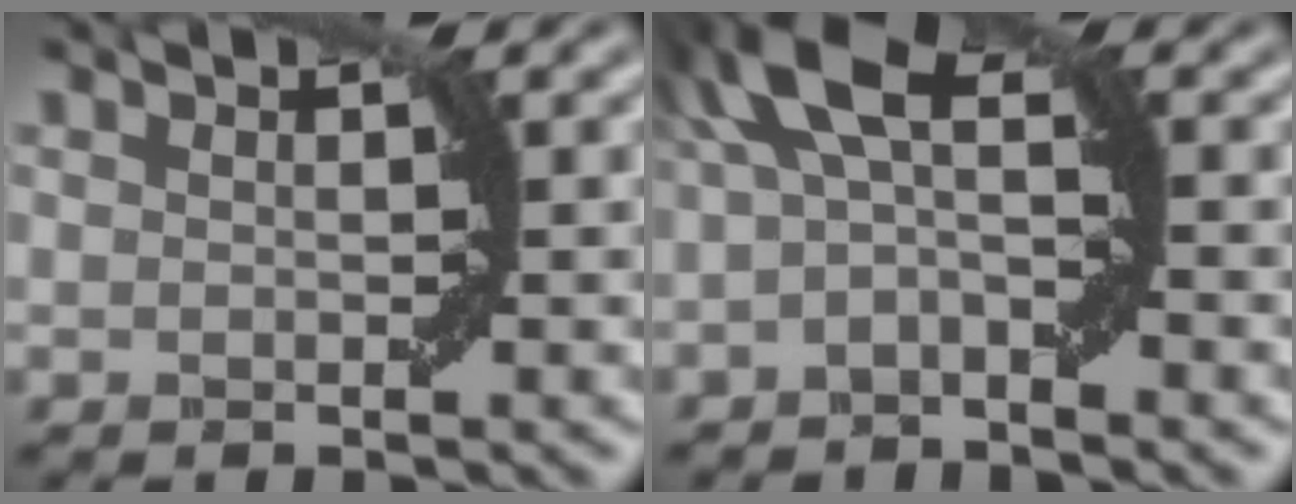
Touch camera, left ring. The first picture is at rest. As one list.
[{"total": 2.4, "force": [-0.4, 0.7, 2.3], "torque": [-0.058, 0.004, 0.000]}]